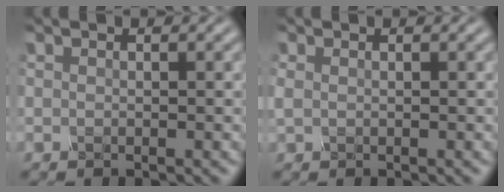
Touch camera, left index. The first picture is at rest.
{"total": 0.8, "force": [0.1, 0.6, 0.5], "torque": [-0.014, 0.001, 0.004]}